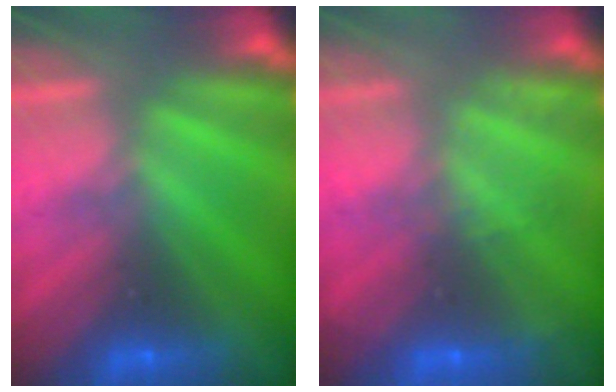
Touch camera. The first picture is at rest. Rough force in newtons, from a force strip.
{"total": 2.2}